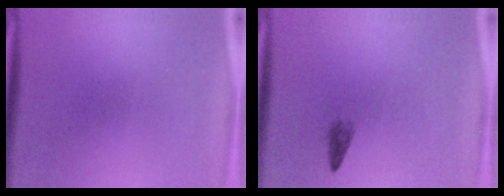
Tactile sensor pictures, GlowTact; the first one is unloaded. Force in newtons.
{"total": 1.1}